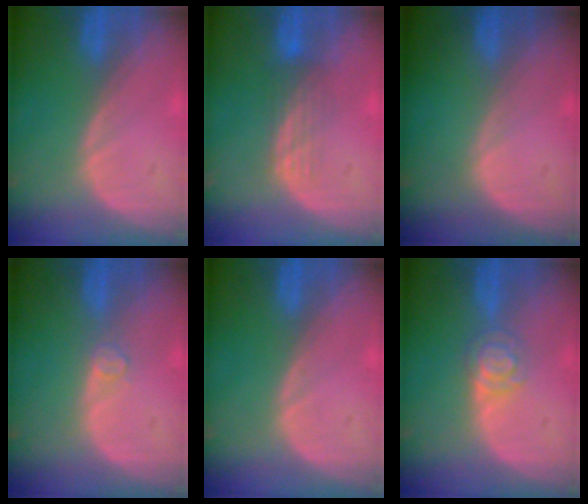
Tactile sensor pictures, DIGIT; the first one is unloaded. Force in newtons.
{"total": 3.5, "press": 3.1, "slide": 1.6}
{"total": 0.0}
{"total": 1.5, "press": 1.5, "slide": 0.2}
{"total": 0.0}
{"total": 3.9, "press": 3.7, "slide": 1.3}